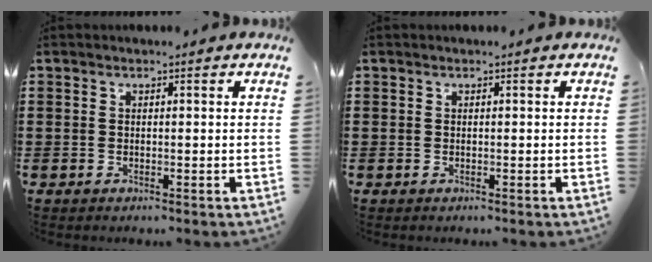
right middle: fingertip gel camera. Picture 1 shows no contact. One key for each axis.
{"total": 0.0}